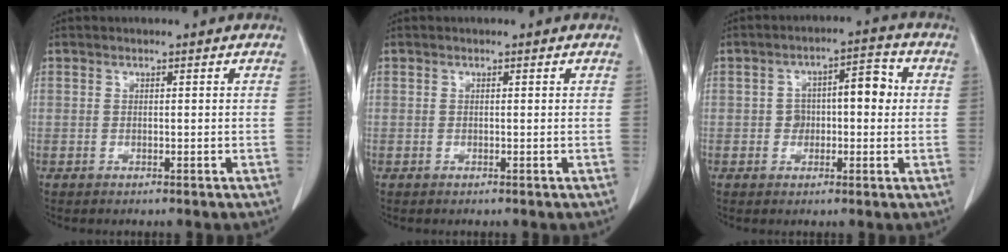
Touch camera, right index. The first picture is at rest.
{"total": 0.0}
{"total": 6.5, "force": [0.4, 3.4, 5.5], "torque": [-0.082, 0.037, 0.007]}